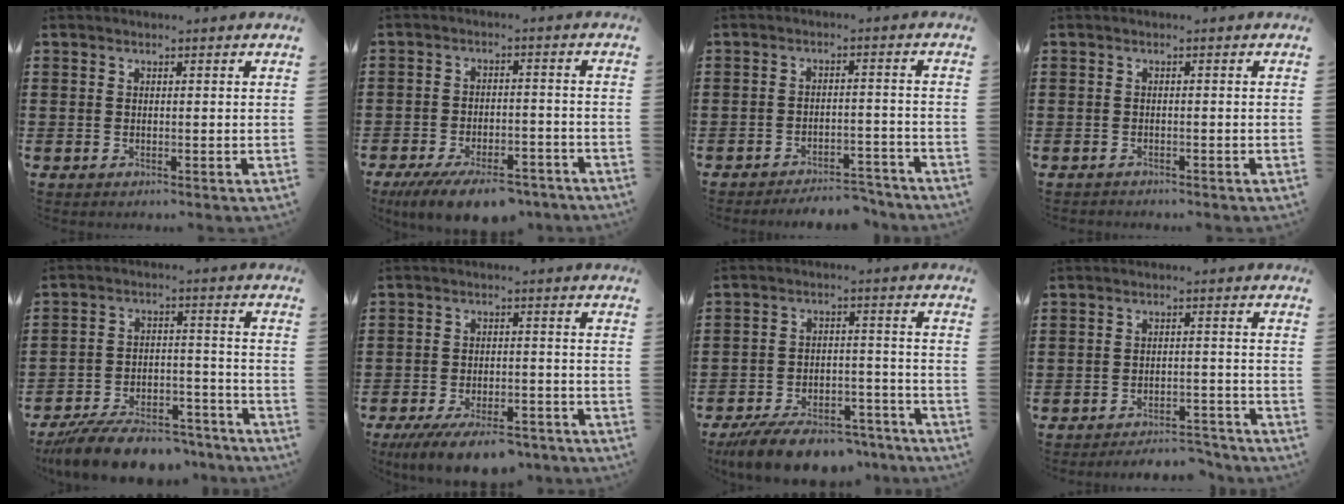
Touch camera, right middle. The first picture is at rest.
{"total": 7.8, "force": [-6.6, 2.0, 3.6], "torque": [-0.060, 0.011, -0.120]}
{"total": 4.1, "force": [-4.0, 0.3, 0.5], "torque": [-0.011, 0.004, -0.084]}
{"total": 0.6, "force": [-0.6, 0.1, 0.0], "torque": [-0.002, -0.001, -0.014]}
{"total": 9.4, "force": [-8.6, 2.0, 3.3], "torque": [-0.056, 0.026, -0.162]}
{"total": 7.1, "force": [-6.1, 1.7, 3.2], "torque": [-0.055, 0.006, -0.113]}
{"total": 8.9, "force": [-7.8, 2.3, 3.6], "torque": [-0.056, 0.025, -0.144]}
{"total": 3.8, "force": [-3.7, 0.3, 0.5], "torque": [-0.013, 0.003, -0.077]}